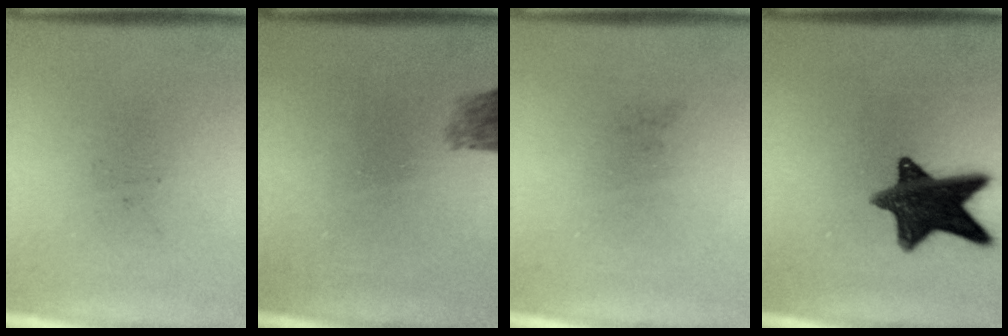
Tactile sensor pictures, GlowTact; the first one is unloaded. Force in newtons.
{"total": 2.2}
{"total": 0.0}
{"total": 12.7}